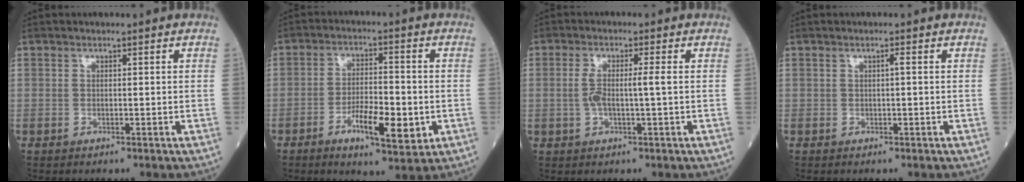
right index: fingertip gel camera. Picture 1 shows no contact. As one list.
[{"total": 8.3, "force": [-2.8, 2.3, 7.4], "torque": [-0.123, -0.003, -0.046]}, {"total": 4.1, "force": [0.0, 0.3, 4.1], "torque": [-0.088, 0.005, 0.001]}, {"total": 0.6, "force": [0.2, 0.0, 0.5], "torque": [-0.005, 0.002, 0.003]}]